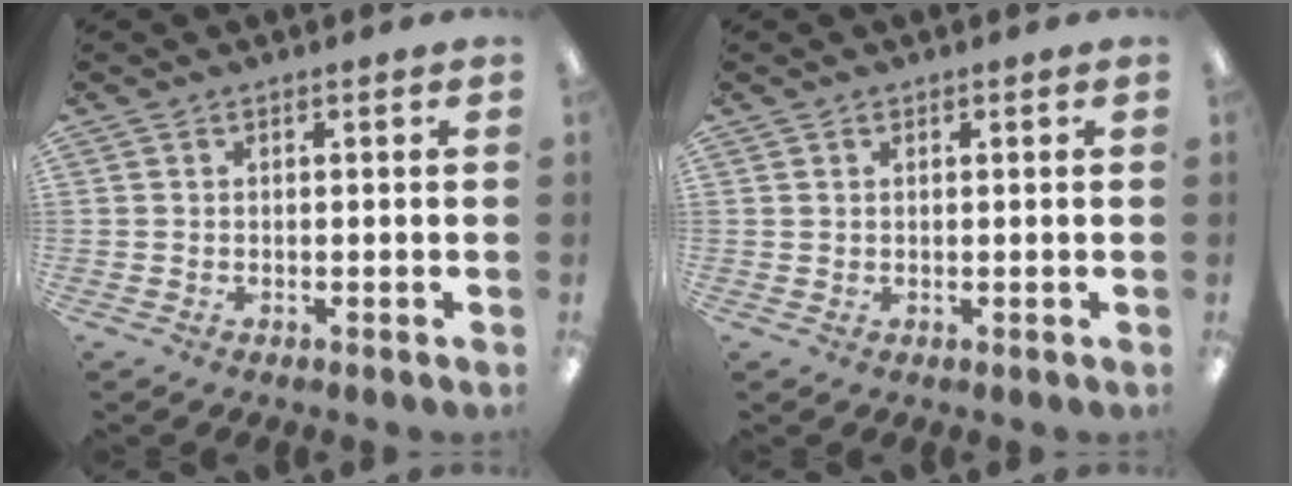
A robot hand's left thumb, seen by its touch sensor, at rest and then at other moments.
{"total": 0.7, "force": [0.4, 0.5, 0.1], "torque": [-0.002, 0.003, 0.008]}